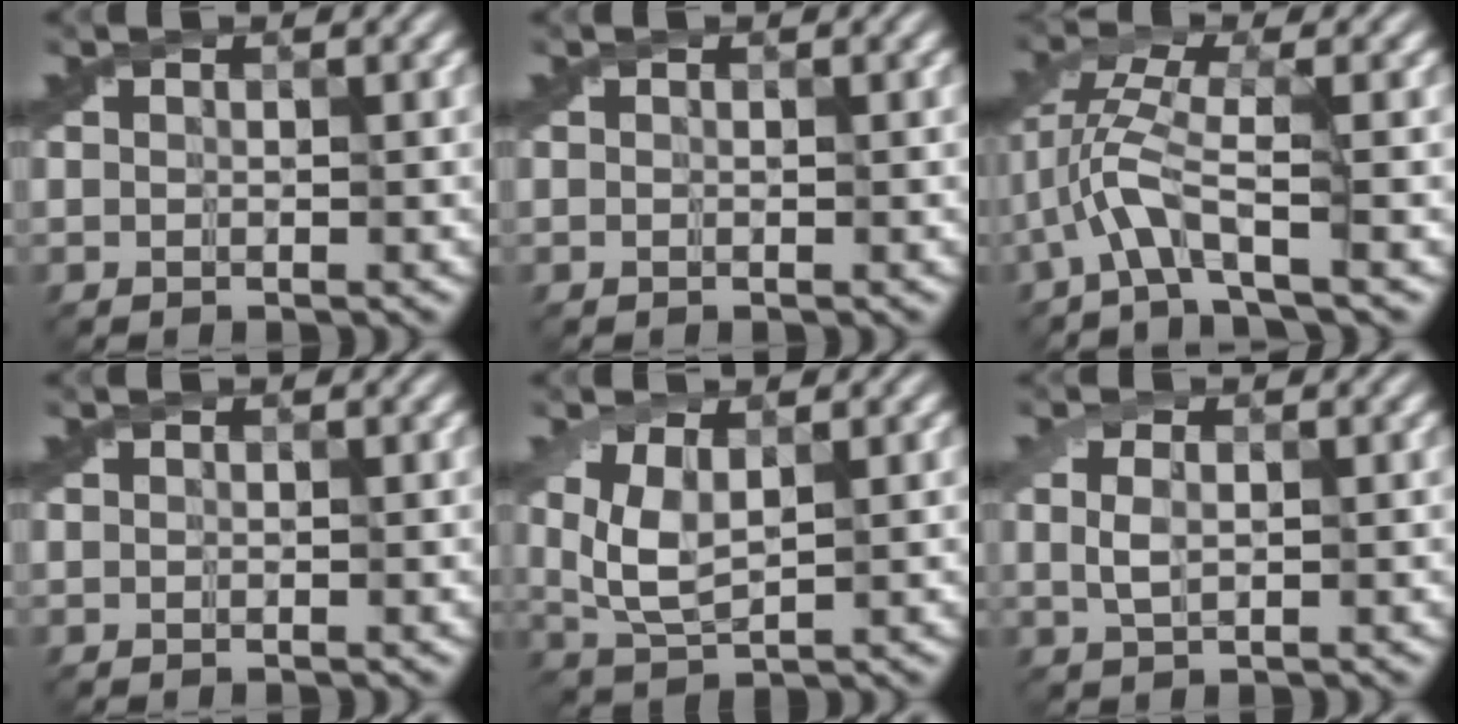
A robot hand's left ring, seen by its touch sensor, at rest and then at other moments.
{"total": 0.0}
{"total": 3.9, "force": [-2.0, 0.2, 3.4], "torque": [-0.087, 0.008, -0.048]}
{"total": 0.0}
{"total": 4.0, "force": [1.3, 1.7, 3.4], "torque": [-0.087, -0.002, 0.033]}
{"total": 2.0, "force": [0.4, 1.0, 1.6], "torque": [-0.046, 0.000, 0.014]}